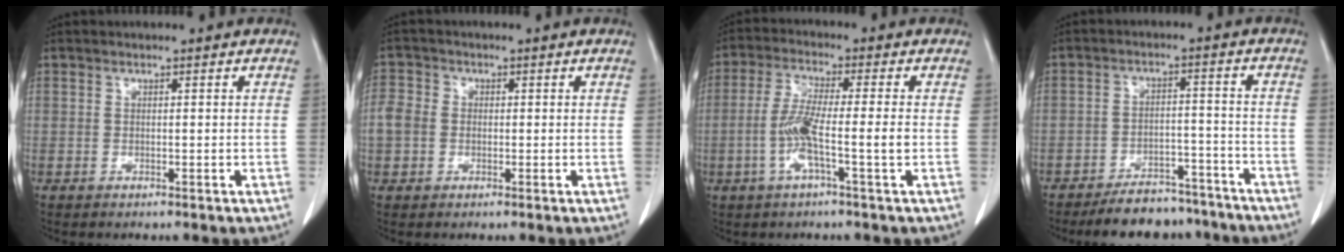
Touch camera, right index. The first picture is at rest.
{"total": 3.8, "force": [-0.3, 3.3, 1.8], "torque": [-0.046, 0.014, -0.011]}
{"total": 7.4, "force": [-1.8, -0.3, 7.1], "torque": [-0.142, 0.000, -0.040]}
{"total": 10.2, "force": [-9.0, 4.0, 2.6], "torque": [-0.018, 0.020, -0.133]}